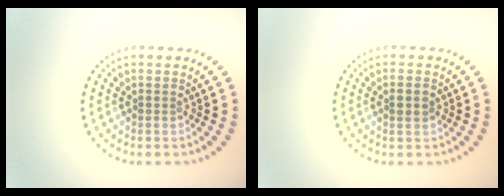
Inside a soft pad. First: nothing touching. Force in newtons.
{"total": 1.4, "press": 1.3, "slide": 0.4}